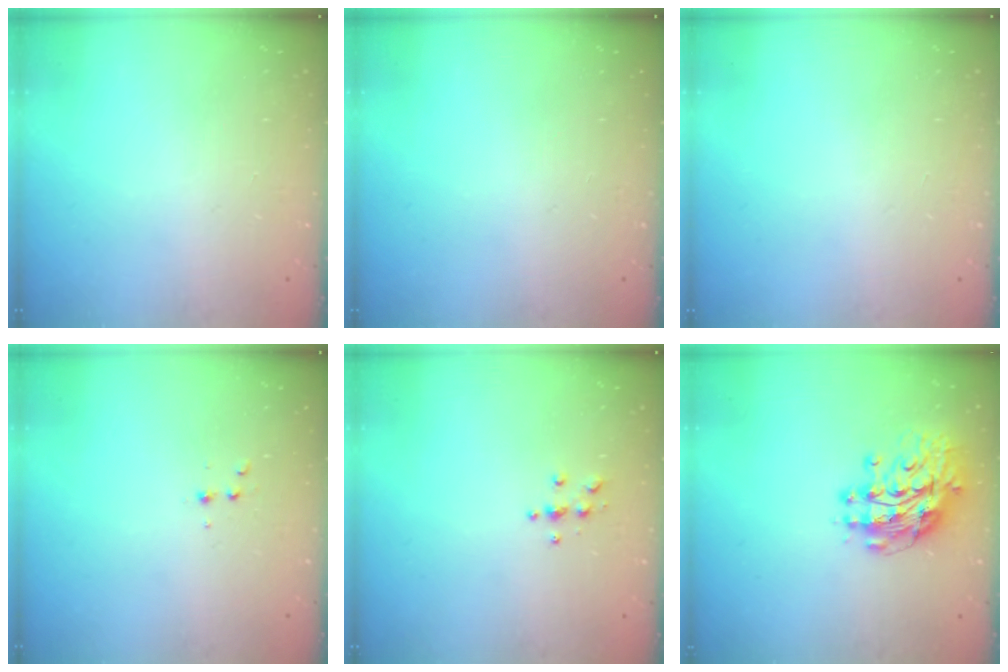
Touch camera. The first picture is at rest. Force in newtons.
{"total": 0.0}
{"total": 0.0}
{"total": 2.9, "press": 2.7, "slide": 1.1}
{"total": 3.8, "press": 3.8, "slide": 0.4}
{"total": 12.2, "press": 12.1, "slide": 1.1}